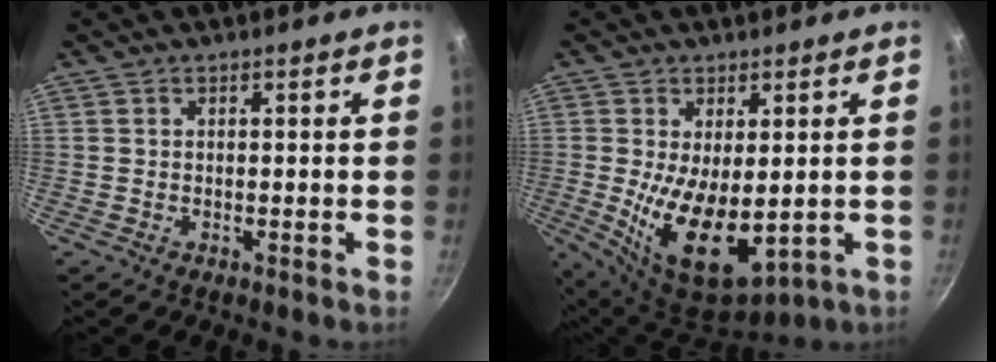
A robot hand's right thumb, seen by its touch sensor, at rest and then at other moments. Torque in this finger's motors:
{"motor_torque": [-0.66, 1.54, 0.32, 0.11, 0.20]}